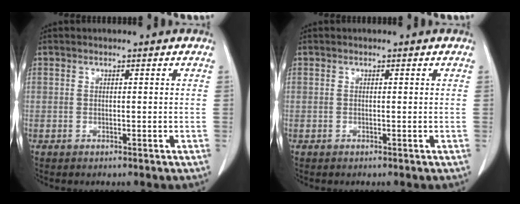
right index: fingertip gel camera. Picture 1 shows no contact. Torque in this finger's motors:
{"motor_torque": [-0.08, -0.07, -0.01, -0.01]}